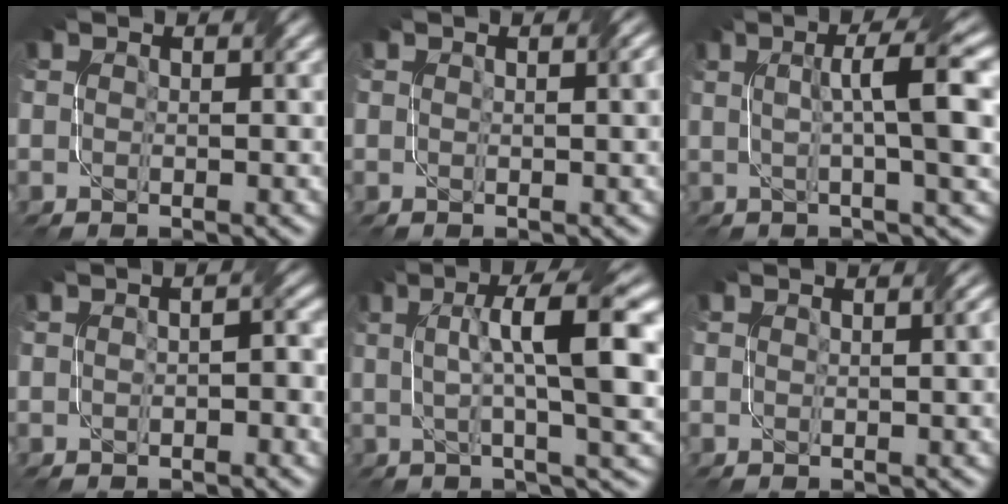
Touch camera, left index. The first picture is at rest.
{"total": 2.0, "force": [0.5, 0.6, 1.8], "torque": [-0.016, 0.006, 0.006]}
{"total": 7.4, "force": [1.1, 1.4, 7.2], "torque": [-0.089, 0.016, 0.015]}
{"total": 2.4, "force": [-0.2, 0.8, 2.3], "torque": [-0.034, 0.003, -0.005]}
{"total": 9.8, "force": [2.0, 1.8, 9.4], "torque": [-0.131, 0.015, 0.031]}
{"total": 2.4, "force": [0.5, 0.8, 2.2], "torque": [-0.016, 0.007, 0.005]}